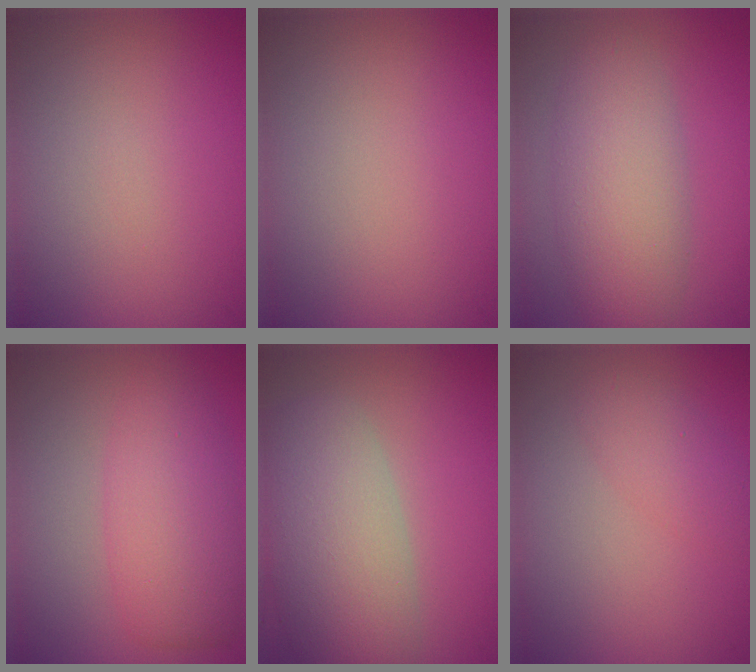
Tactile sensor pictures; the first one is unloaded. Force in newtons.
{"total": 0.0}
{"total": 5.7, "press": 5.7, "slide": 0.1}
{"total": 5.0, "press": 5.0, "slide": 0.2}
{"total": 7.6, "press": 7.6, "slide": 0.4}
{"total": 2.1, "press": 2.1, "slide": 0.1}